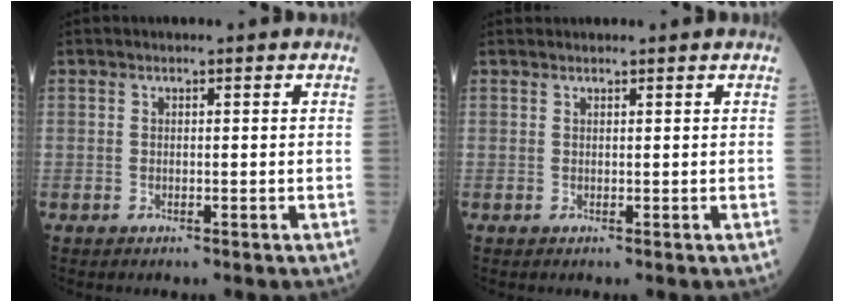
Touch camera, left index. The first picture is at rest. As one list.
[{"total": 0.8, "force": [0.8, 0.1, 0.0], "torque": [-0.007, 0.019, 0.018]}]